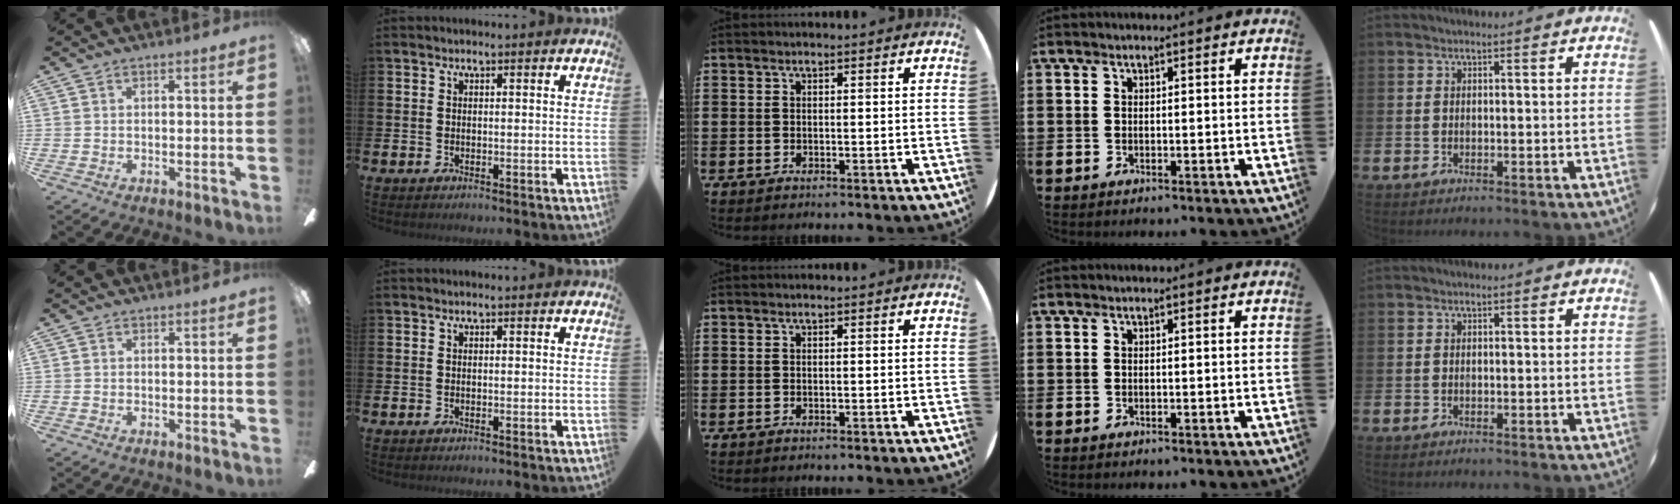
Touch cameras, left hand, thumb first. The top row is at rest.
{}